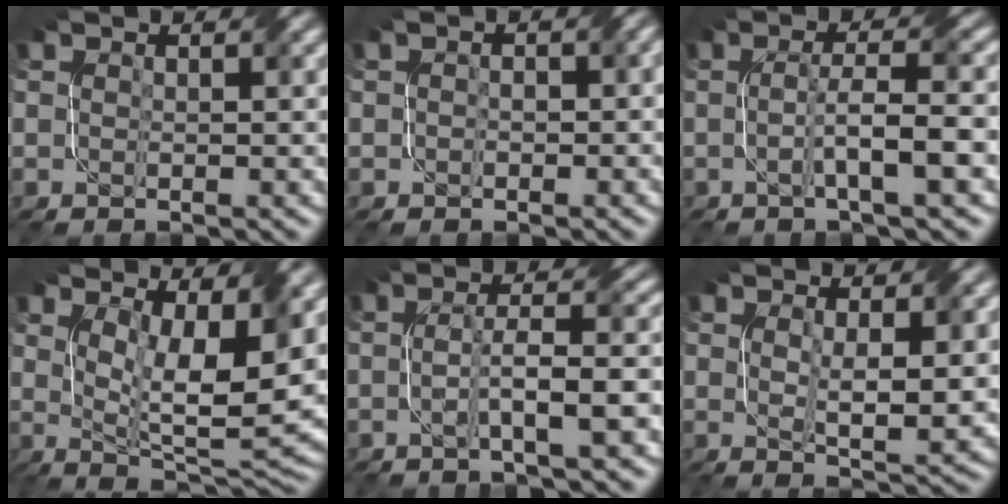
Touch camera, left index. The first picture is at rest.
{"total": 1.6, "force": [0.0, 1.3, 1.0], "torque": [-0.010, 0.001, -0.003]}
{"total": 4.7, "force": [-1.0, 0.5, 4.6], "torque": [-0.076, 0.010, -0.022]}
{"total": 10.0, "force": [3.2, 3.1, 9.0], "torque": [-0.143, -0.013, 0.059]}
{"total": 4.5, "force": [-1.3, 0.5, 4.3], "torque": [-0.073, 0.012, -0.026]}
{"total": 3.6, "force": [0.8, 0.8, 3.4], "torque": [-0.064, -0.006, 0.020]}